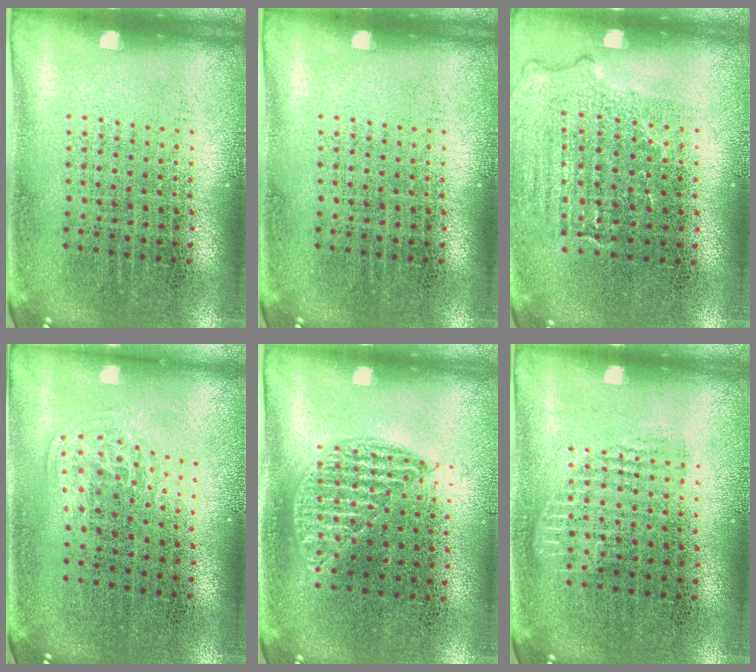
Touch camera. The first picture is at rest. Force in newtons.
{"total": 0.0}
{"total": 1.2, "press": 1.1, "slide": 0.5}
{"total": 1.0, "press": 0.7, "slide": 0.7}
{"total": 0.8, "press": 0.8, "slide": 0.4}
{"total": 1.3, "press": 1.2, "slide": 0.4}